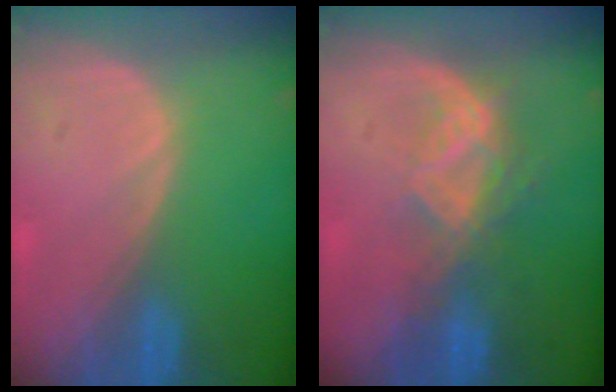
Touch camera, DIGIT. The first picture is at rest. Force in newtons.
{"total": 6.8, "press": 6.3, "slide": 2.6}